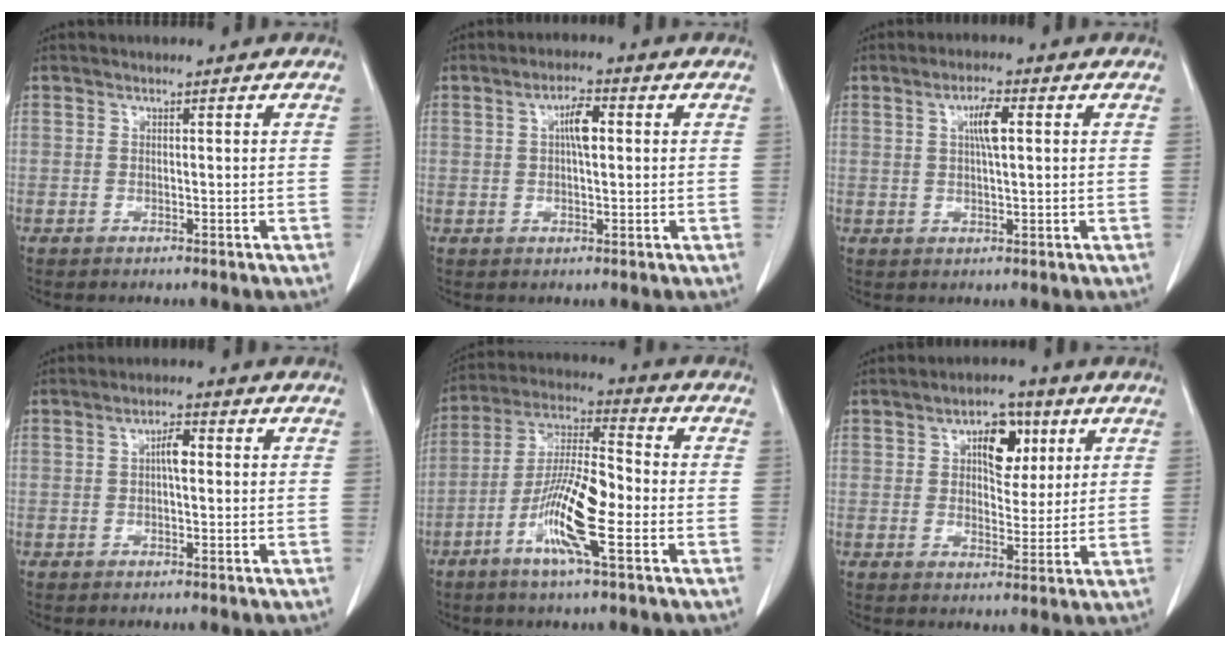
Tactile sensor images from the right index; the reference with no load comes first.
{"total": 4.1, "force": [0.9, 1.2, 3.8], "torque": [-0.066, 0.008, 0.014]}
{"total": 4.2, "force": [1.3, 0.8, 3.9], "torque": [-0.071, 0.003, 0.022]}
{"total": 2.8, "force": [0.4, 1.0, 2.6], "torque": [-0.042, 0.008, 0.004]}
{"total": 13.0, "force": [-4.2, 1.7, 12.1], "torque": [-0.235, -0.002, -0.083]}
{"total": 7.3, "force": [2.9, 4.0, 5.3], "torque": [-0.075, 0.017, 0.046]}